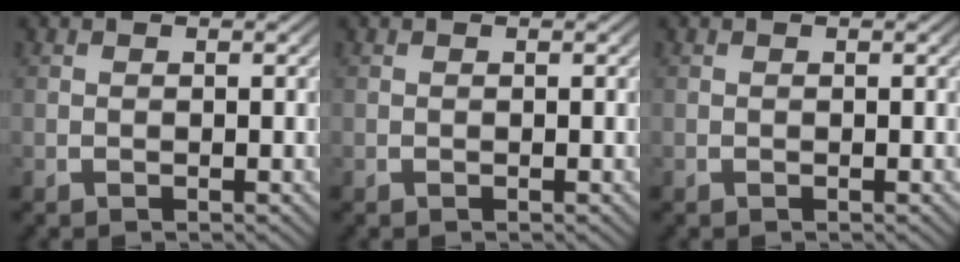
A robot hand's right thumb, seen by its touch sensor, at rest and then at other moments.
{"total": 0.0}
{"total": 0.0}